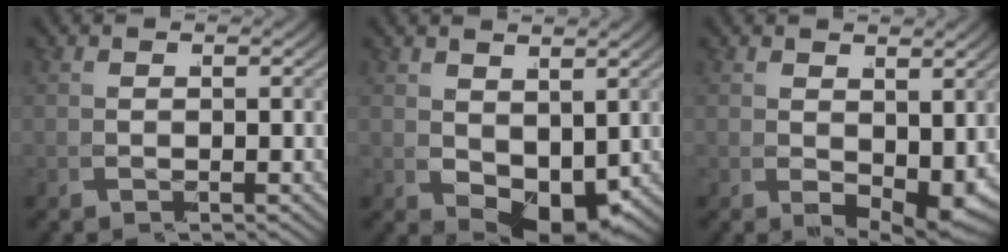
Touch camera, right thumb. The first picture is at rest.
{"total": 4.6, "force": [-0.3, 3.0, 3.5], "torque": [-0.067, -0.018, 0.005]}
{"total": 2.3, "force": [0.4, 0.8, 2.1], "torque": [-0.035, -0.014, 0.018]}